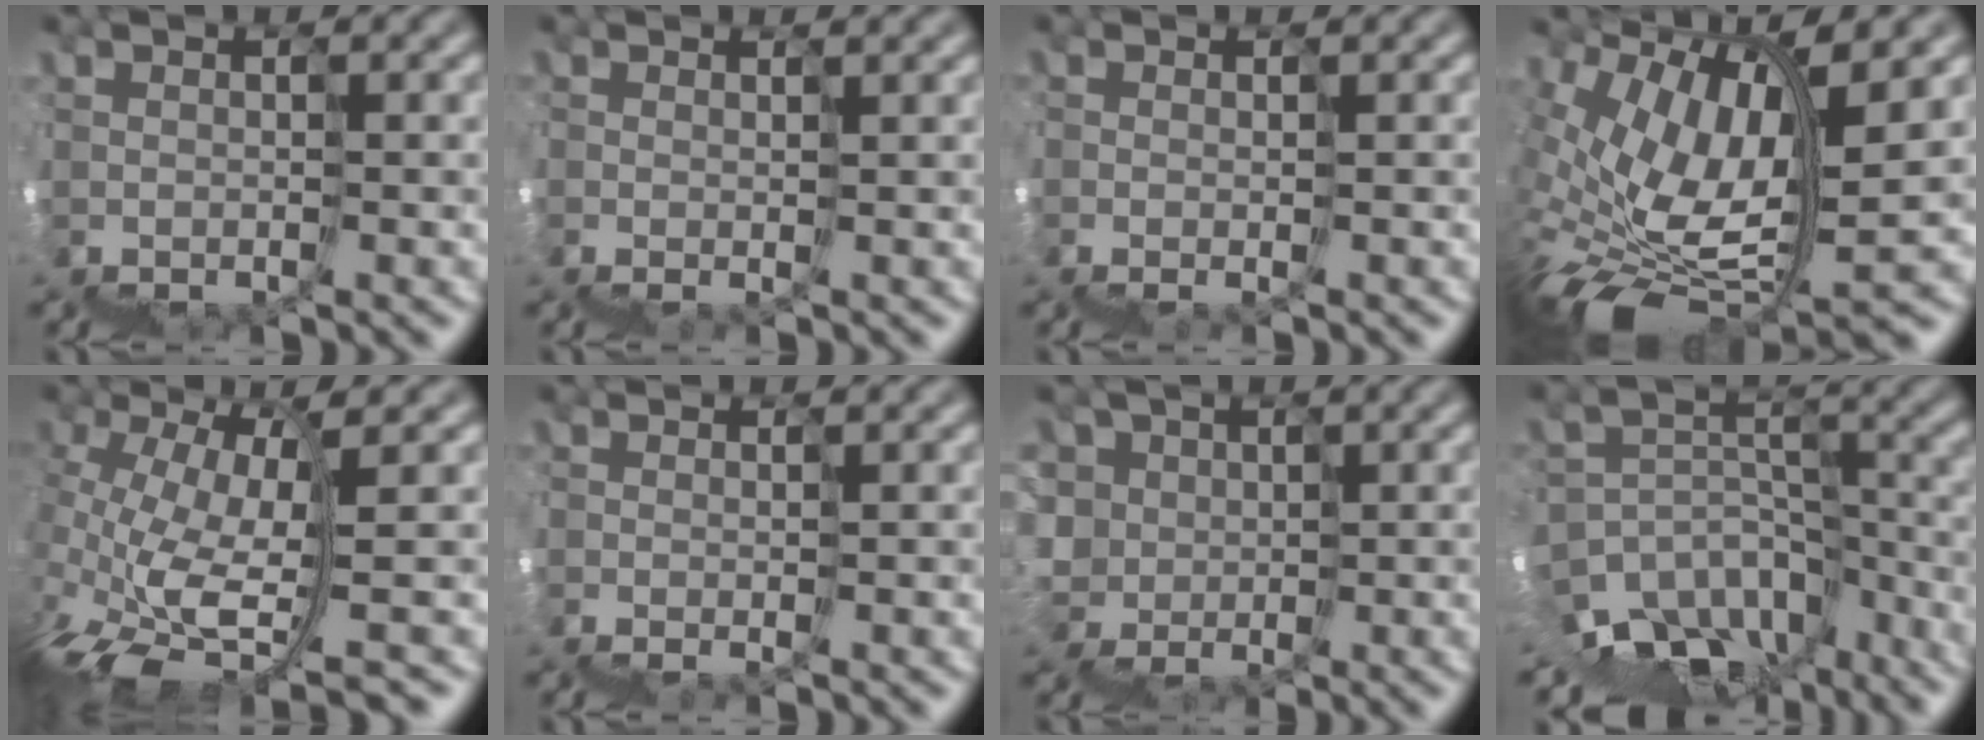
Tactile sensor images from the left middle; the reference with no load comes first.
{"total": 2.9, "force": [0.4, 1.3, 2.5], "torque": [-0.014, 0.008, 0.007]}
{"total": 2.8, "force": [-0.6, 1.0, 2.5], "torque": [-0.021, -0.009, -0.008]}
{"total": 7.7, "force": [1.3, 2.9, 7.0], "torque": [-0.158, 0.006, 0.035]}
{"total": 2.7, "force": [-0.6, 0.0, 2.6], "torque": [-0.076, 0.004, -0.010]}
{"total": 2.8, "force": [-0.8, 1.1, 2.4], "torque": [-0.027, -0.010, -0.008]}
{"total": 2.8, "force": [0.3, 2.5, -1.3], "torque": [0.011, 0.017, -0.005]}
{"total": 8.4, "force": [-7.9, 3.0, 0.2], "torque": [0.001, 0.031, -0.116]}